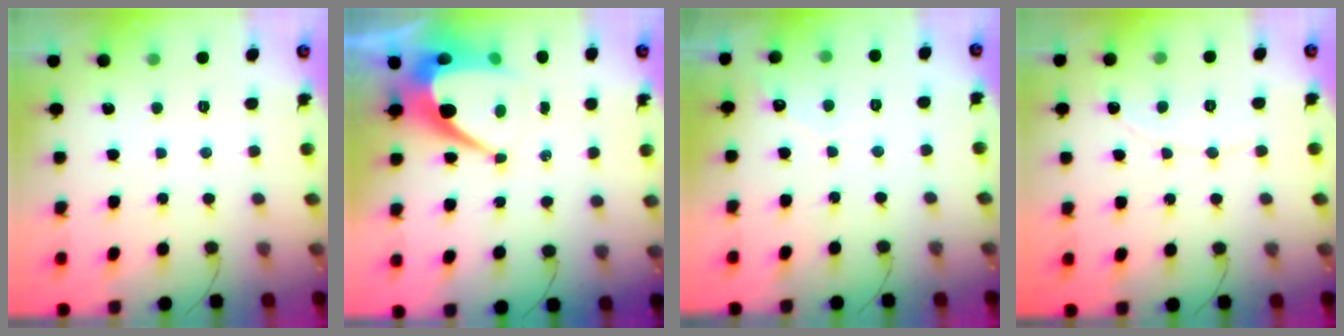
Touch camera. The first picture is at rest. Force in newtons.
{"total": 11.7, "press": 11.6, "slide": 0.7}
{"total": 2.4, "press": 2.4, "slide": 0.2}
{"total": 1.9, "press": 1.8, "slide": 0.2}